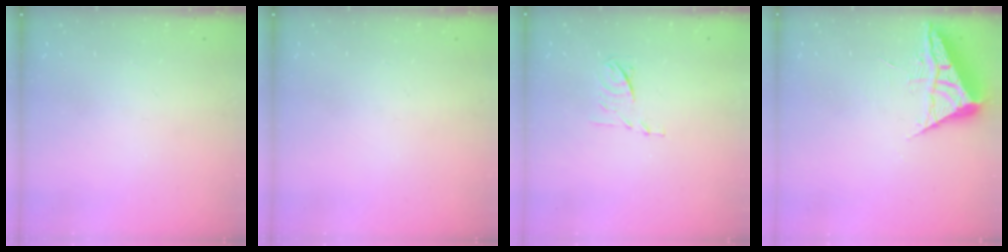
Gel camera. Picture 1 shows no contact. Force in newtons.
{"total": 0.0}
{"total": 6.6, "press": 6.6, "slide": 0.9}
{"total": 6.3, "press": 6.3, "slide": 0.9}